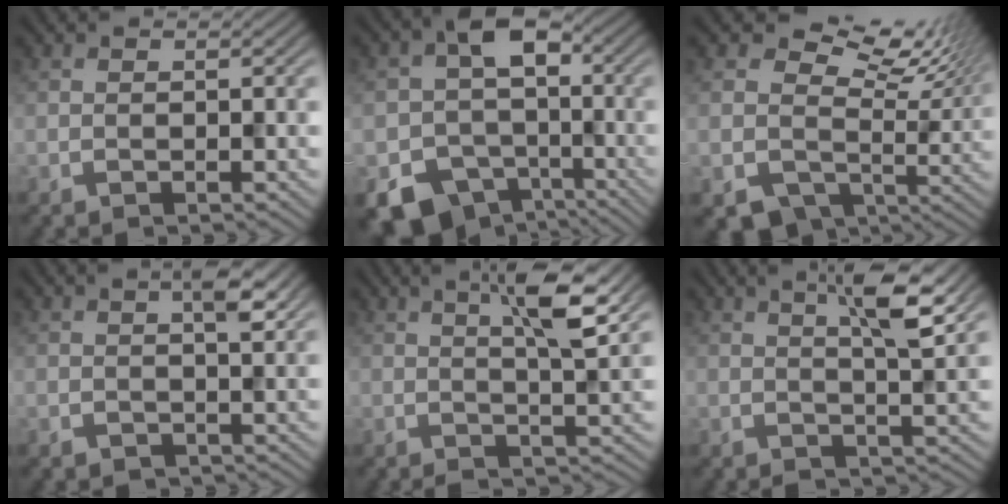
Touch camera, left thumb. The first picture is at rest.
{"total": 12.0, "force": [-4.3, 9.7, 5.6], "torque": [-0.092, -0.033, -0.079]}
{"total": 13.5, "force": [4.4, 9.8, 8.2], "torque": [-0.150, -0.006, 0.080]}
{"total": 2.6, "force": [0.7, 1.1, 2.2], "torque": [-0.035, 0.003, 0.010]}
{"total": 5.8, "force": [2.4, 0.5, 5.2], "torque": [-0.091, 0.007, 0.041]}
{"total": 5.1, "force": [2.5, 0.5, 4.5], "torque": [-0.081, 0.007, 0.042]}